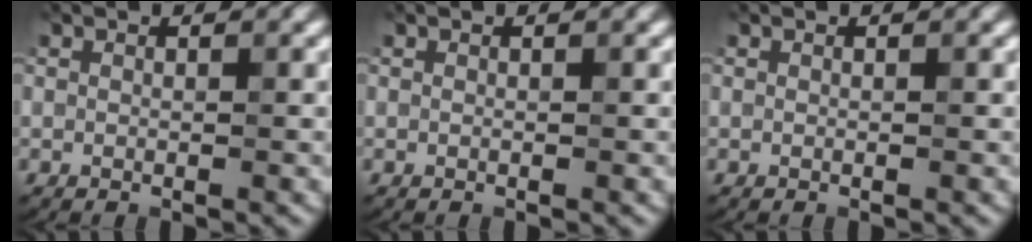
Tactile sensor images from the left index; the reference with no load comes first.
{"total": 0.0}
{"total": 0.0}